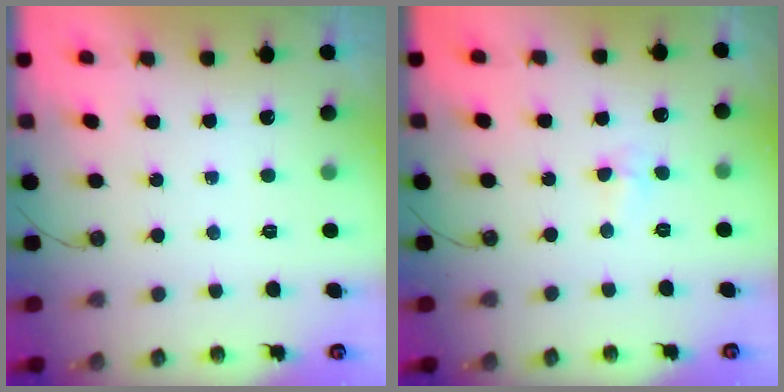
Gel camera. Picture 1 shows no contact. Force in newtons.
{"total": 2.7, "press": 2.6, "slide": 0.6}